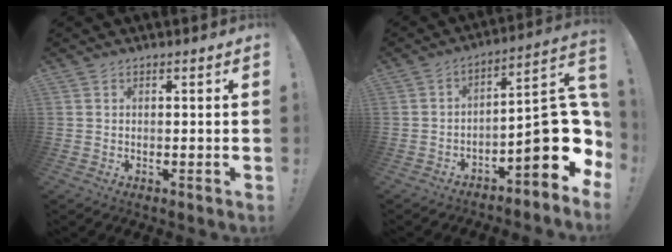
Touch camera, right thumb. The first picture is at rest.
{"total": 17.8, "force": [-4.0, 6.5, 16.1], "torque": [-0.213, 0.017, -0.053]}